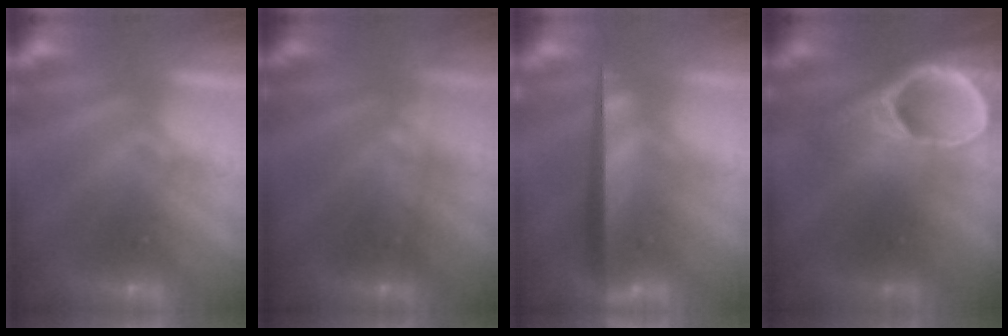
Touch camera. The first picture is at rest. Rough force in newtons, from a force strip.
{"total": 2.9}
{"total": 9.0}
{"total": 9.1}